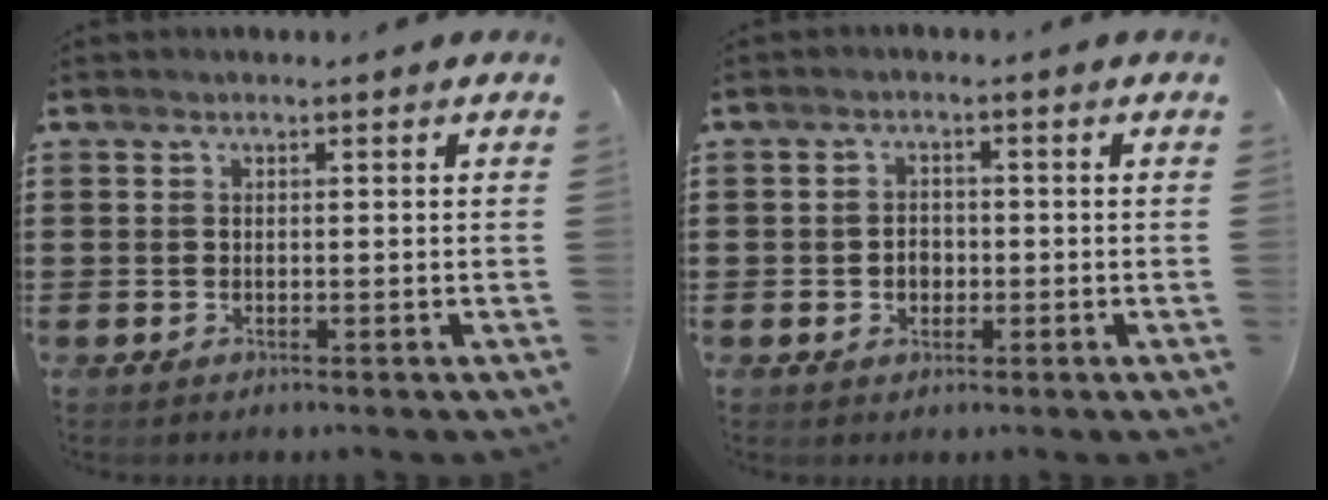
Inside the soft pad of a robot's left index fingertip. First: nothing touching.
{"total": 2.0, "force": [-0.5, 1.7, 1.1], "torque": [-0.024, 0.003, -0.012]}